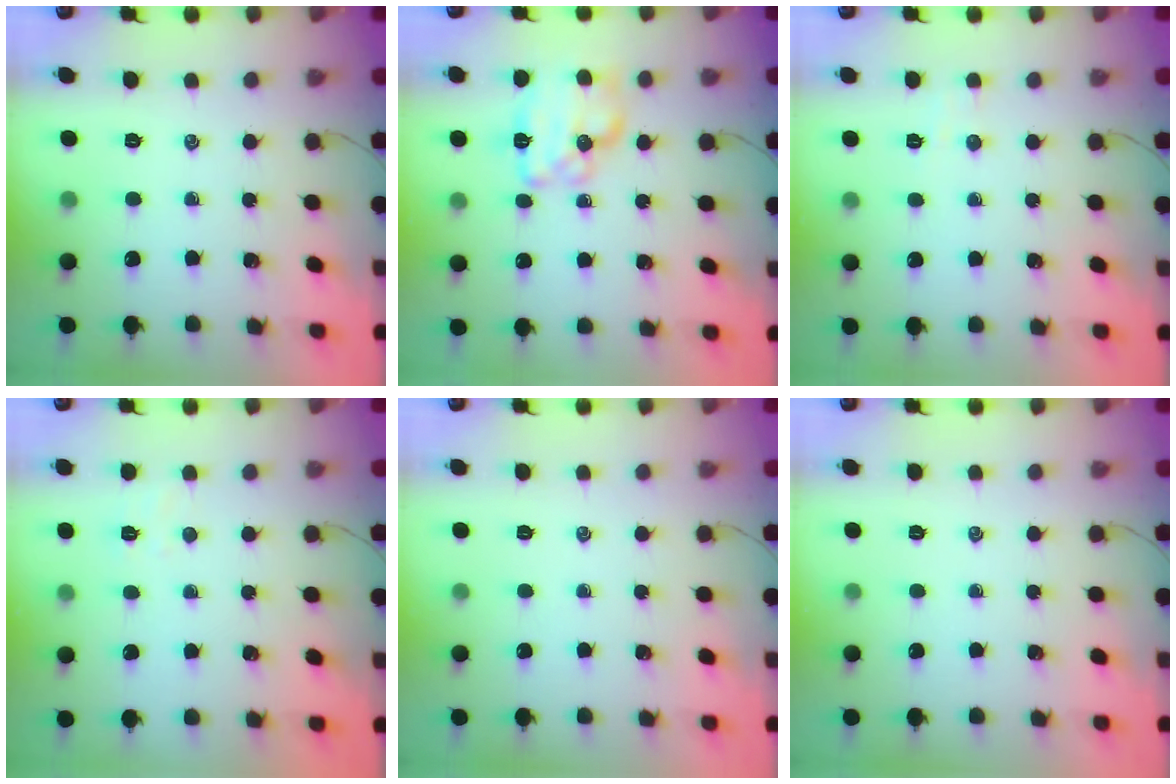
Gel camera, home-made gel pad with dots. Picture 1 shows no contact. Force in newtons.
{"total": 11.3, "press": 11.3, "slide": 0.5}
{"total": 2.4, "press": 2.3, "slide": 0.6}
{"total": 2.5, "press": 2.4, "slide": 0.8}
{"total": 0.0}
{"total": 0.0}